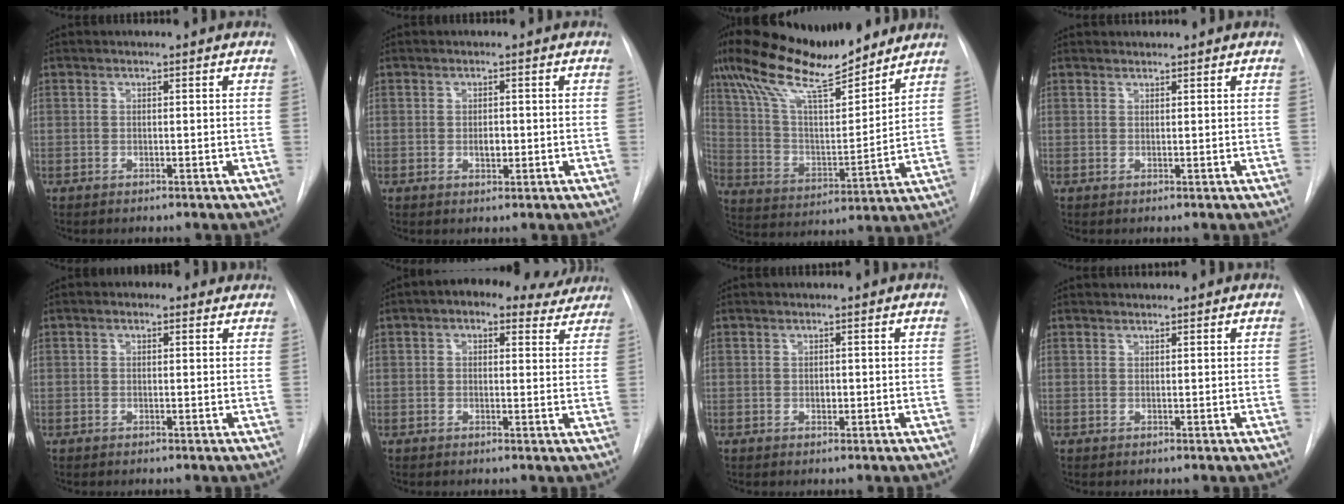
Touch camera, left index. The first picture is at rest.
{"total": 1.4, "force": [-0.1, 0.9, 1.1], "torque": [-0.019, -0.001, 0.000]}
{"total": 19.4, "force": [15.3, 3.6, 11.3], "torque": [-0.204, 0.020, 0.274]}
{"total": 1.1, "force": [1.1, 0.1, -0.1], "torque": [-0.005, 0.011, 0.024]}
{"total": 2.1, "force": [1.1, 1.3, 1.1], "torque": [-0.021, 0.014, 0.013]}
{"total": 10.3, "force": [7.8, 4.7, 4.8], "torque": [-0.046, 0.028, 0.089]}
{"total": 0.7, "force": [0.0, 0.5, 0.4], "torque": [-0.006, 0.000, 0.000]}
{"total": 0.8, "force": [0.8, 0.1, -0.1], "torque": [-0.005, 0.009, 0.018]}